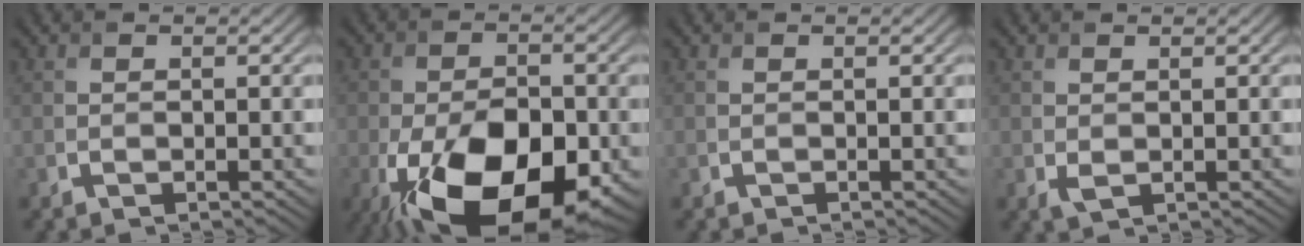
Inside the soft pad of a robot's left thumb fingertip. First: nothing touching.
{"total": 17.9, "force": [-7.2, 9.9, 13.1], "torque": [-0.226, -0.045, -0.101]}
{"total": 0.0}
{"total": 1.2, "force": [0.1, 0.7, 0.9], "torque": [-0.025, -0.003, 0.005]}